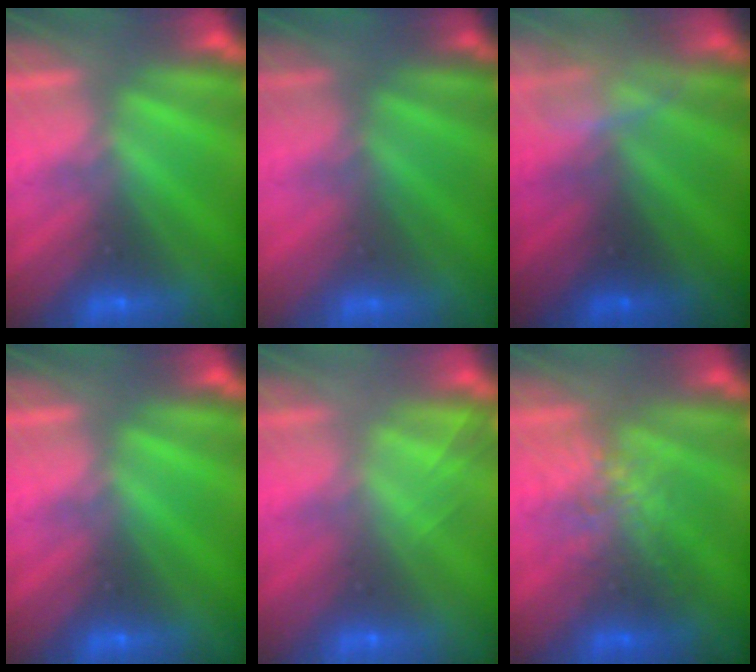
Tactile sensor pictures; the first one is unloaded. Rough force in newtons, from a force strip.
{"total": 2.6}
{"total": 2.4}
{"total": 0.0}
{"total": 2.1}
{"total": 2.5}